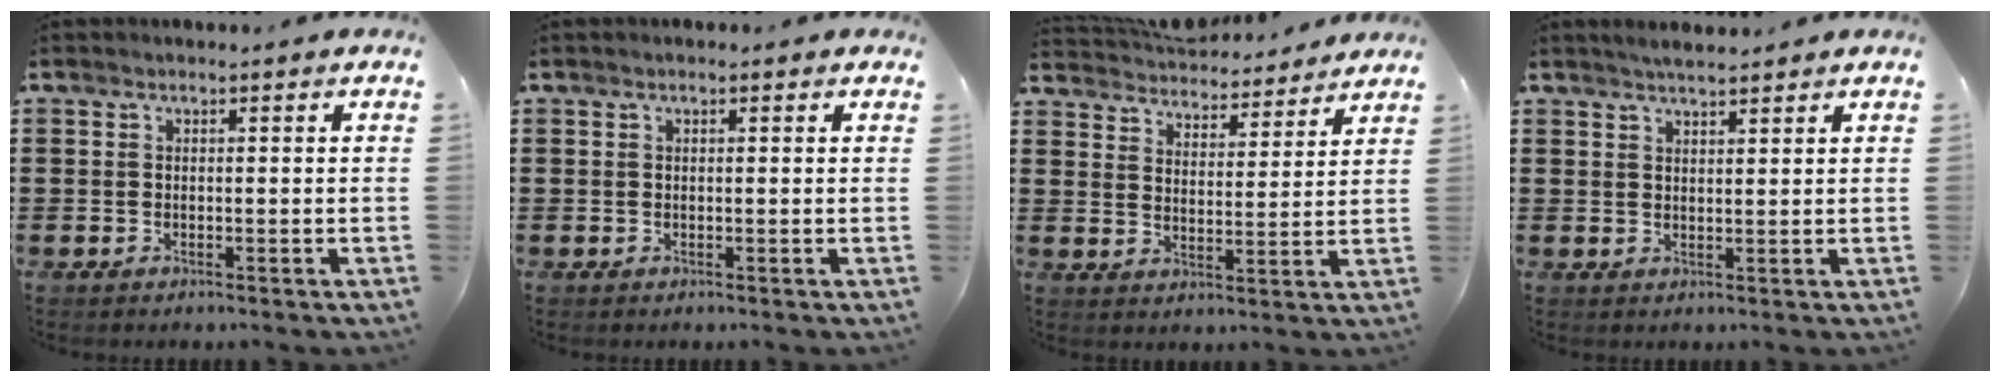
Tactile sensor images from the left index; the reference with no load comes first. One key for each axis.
{"total": 0.5, "fx": 0.2, "fy": 0.2, "fz": 0.5, "tx": -0.009, "ty": 0.003, "tz": 0.004}
{"total": 4.3, "fx": 4.3, "fy": 0.4, "fz": -0.1, "tx": -0.024, "ty": -0.032, "tz": 0.071}
{"total": 2.3, "fx": 2.2, "fy": 0.0, "fz": 0.7, "tx": -0.017, "ty": 0.002, "tz": 0.041}